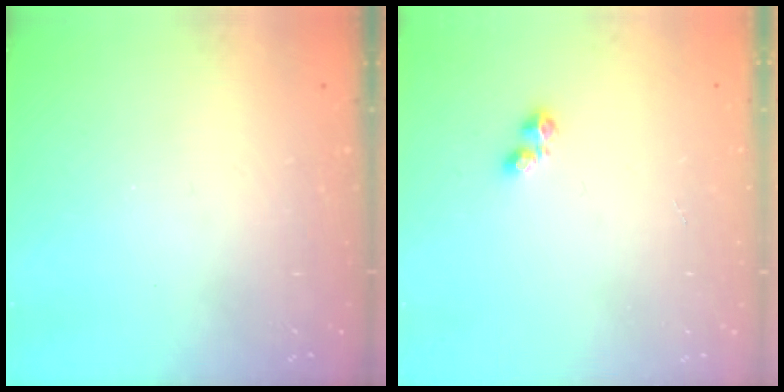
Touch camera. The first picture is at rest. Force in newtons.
{"total": 3.1, "press": 3.0, "slide": 0.5}